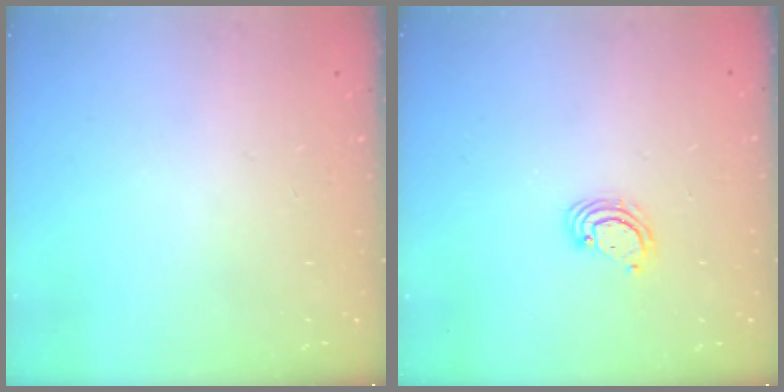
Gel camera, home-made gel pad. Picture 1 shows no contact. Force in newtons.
{"total": 2.9, "press": 2.9, "slide": 0.3}